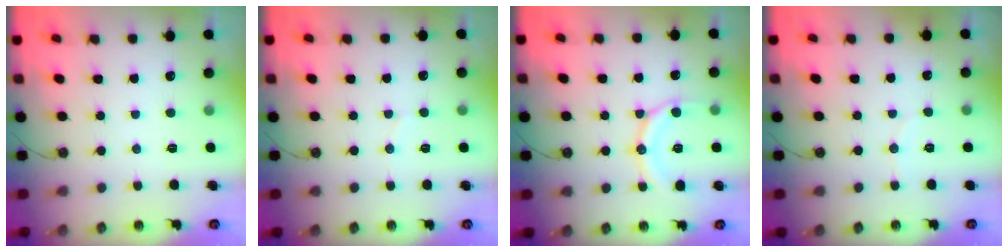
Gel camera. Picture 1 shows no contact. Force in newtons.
{"total": 3.0, "press": 3.0, "slide": 0.3}
{"total": 13.1, "press": 13.0, "slide": 1.5}
{"total": 2.4, "press": 2.4, "slide": 0.2}